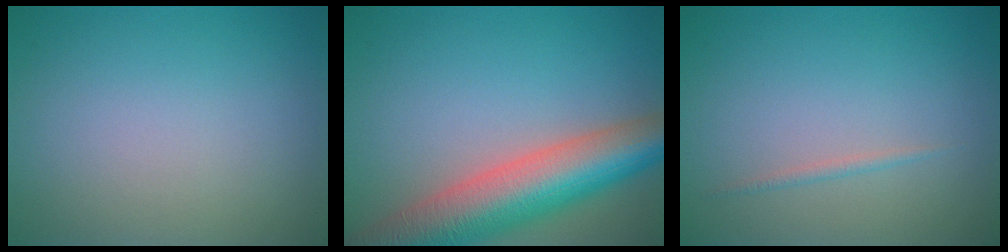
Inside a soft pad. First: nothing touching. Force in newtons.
{"total": 10.0, "press": 10.0, "slide": 0.6}
{"total": 0.6, "press": 0.6, "slide": 0.0}